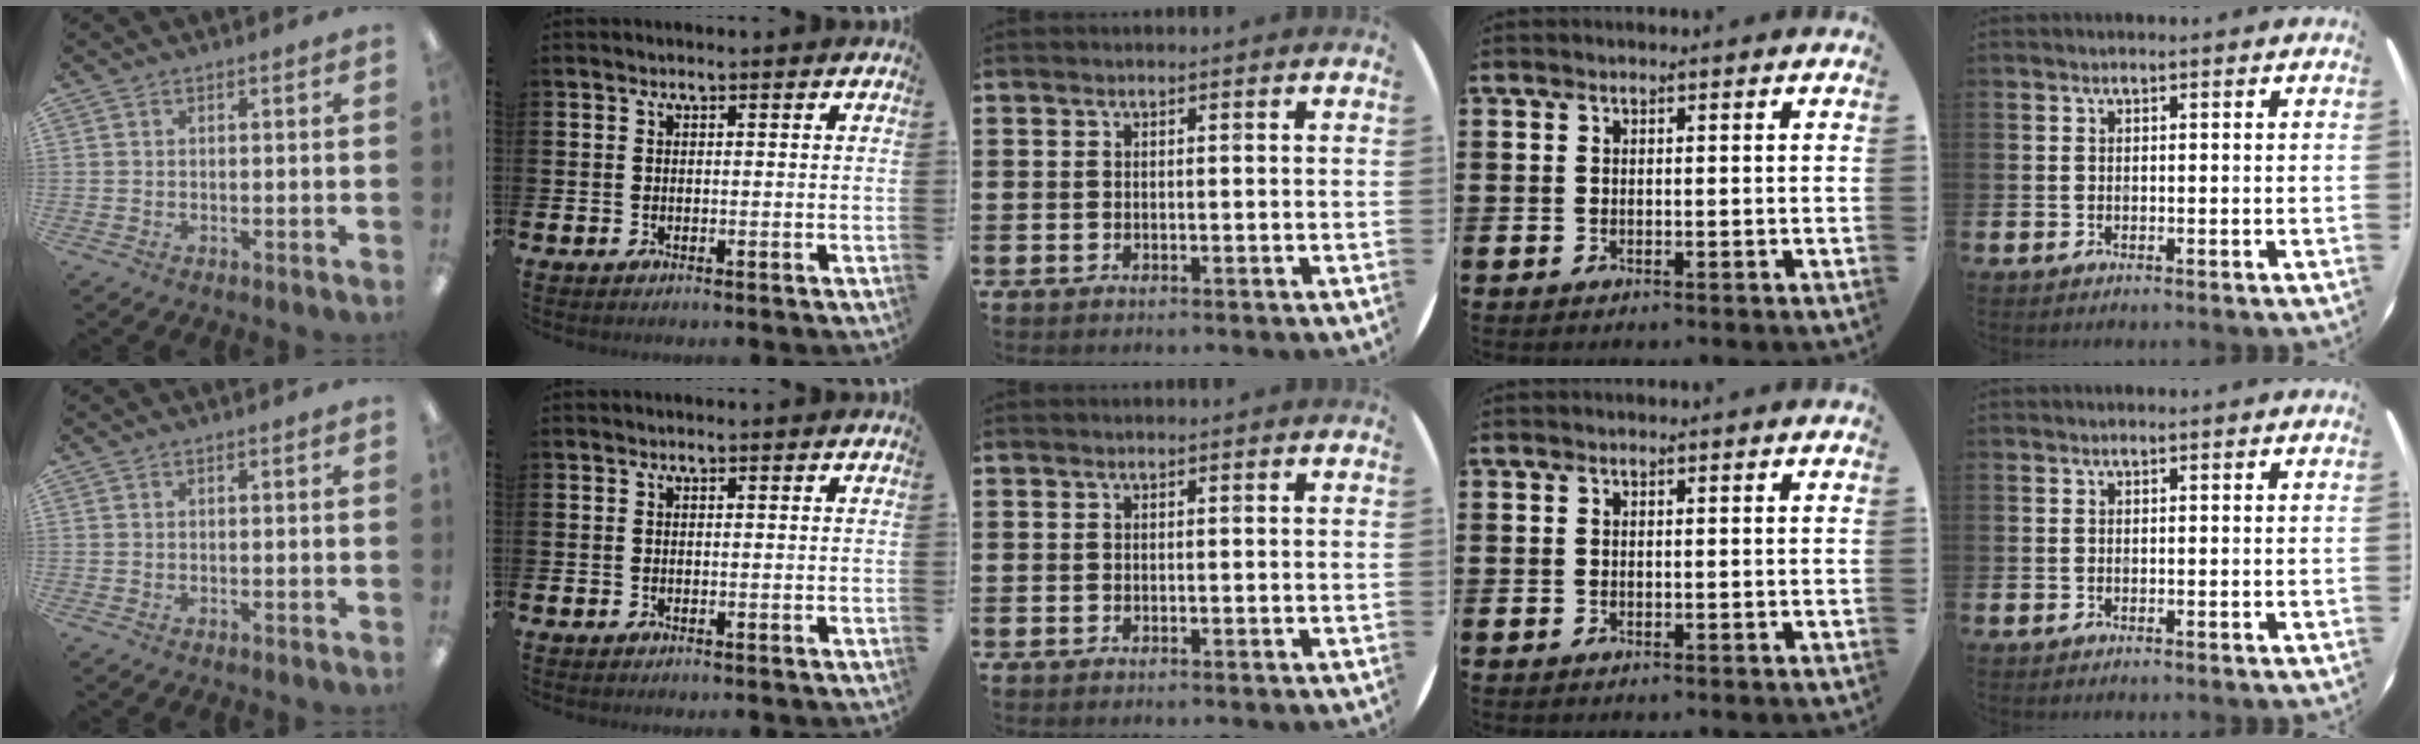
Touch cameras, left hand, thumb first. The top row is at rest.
{}